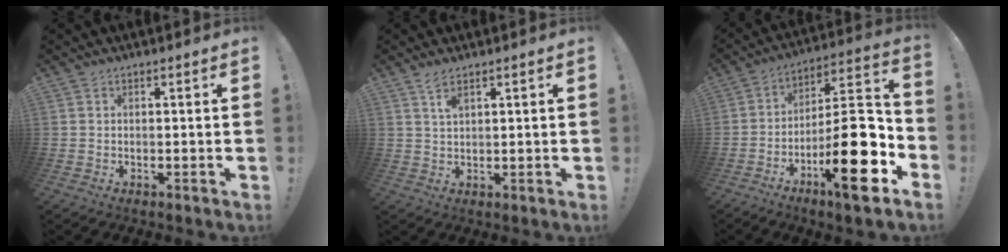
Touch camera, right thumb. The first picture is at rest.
{"total": 3.3, "force": [2.1, 1.0, 2.3], "torque": [-0.043, -0.006, 0.036]}
{"total": 21.8, "force": [-8.9, 5.5, 19.1], "torque": [-0.298, 0.043, -0.142]}